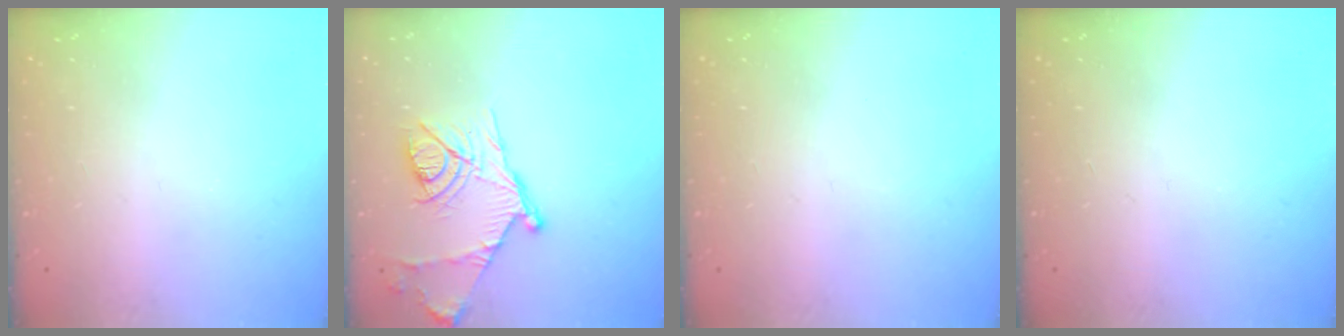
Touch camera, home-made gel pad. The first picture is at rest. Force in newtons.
{"total": 15.1, "press": 15.0, "slide": 1.3}
{"total": 0.0}
{"total": 0.0}